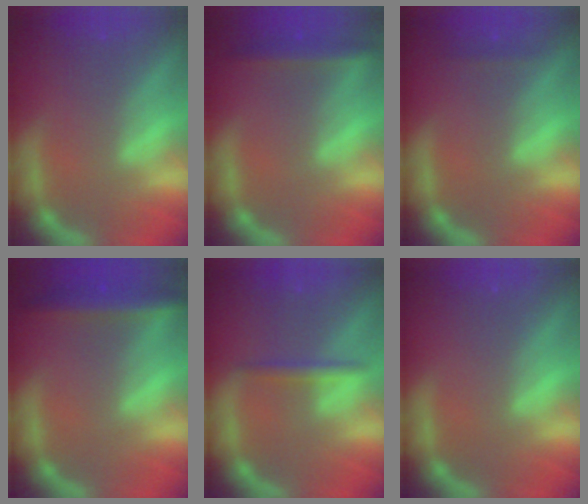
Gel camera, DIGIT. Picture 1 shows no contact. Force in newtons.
{"total": 3.0}
{"total": 0.9}
{"total": 4.5}
{"total": 1.9}
{"total": 0.0}